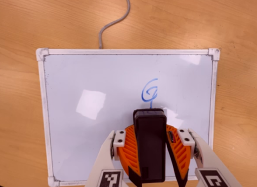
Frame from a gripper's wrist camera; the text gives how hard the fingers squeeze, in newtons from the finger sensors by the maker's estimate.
{"total": 9.8, "left": 9.5, "right": 10.1}